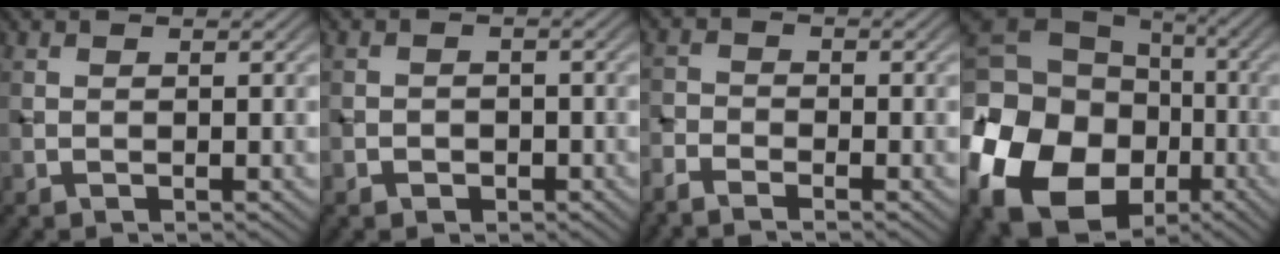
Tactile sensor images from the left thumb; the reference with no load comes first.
{"total": 1.6, "force": [-0.9, 1.2, 0.6], "torque": [-0.008, -0.001, -0.018]}
{"total": 3.3, "force": [-2.9, 1.0, 1.4], "torque": [-0.030, -0.008, -0.067]}
{"total": 22.0, "force": [-7.5, 16.3, 12.8], "torque": [-0.300, -0.034, -0.132]}